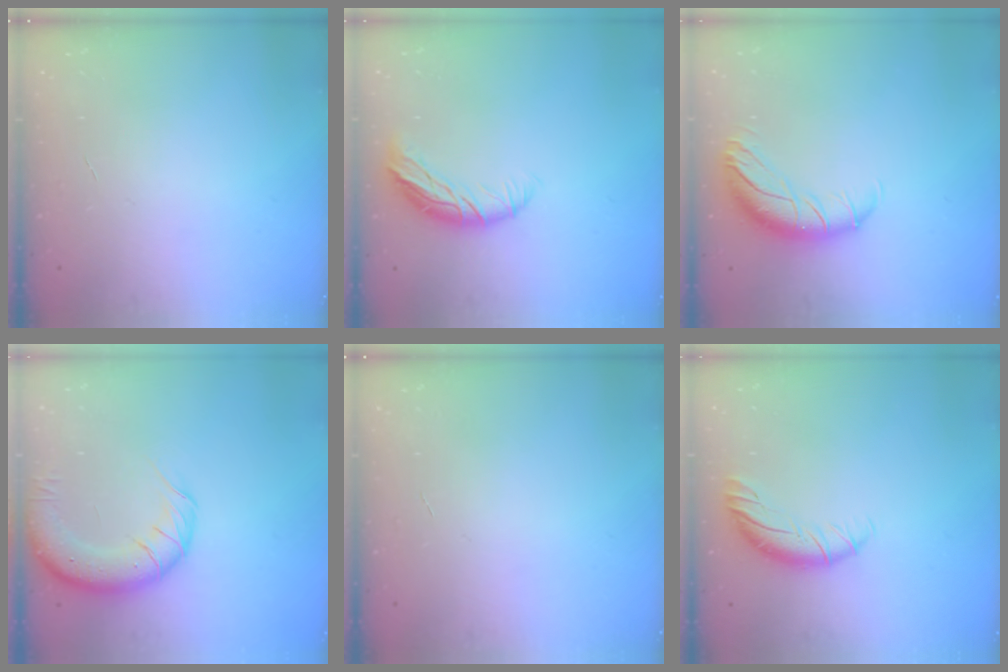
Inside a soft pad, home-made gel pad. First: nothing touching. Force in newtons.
{"total": 9.3, "press": 9.2, "slide": 1.6}
{"total": 12.8, "press": 12.4, "slide": 2.9}
{"total": 12.0, "press": 11.6, "slide": 3.0}
{"total": 0.0}
{"total": 8.4, "press": 8.4, "slide": 1.0}